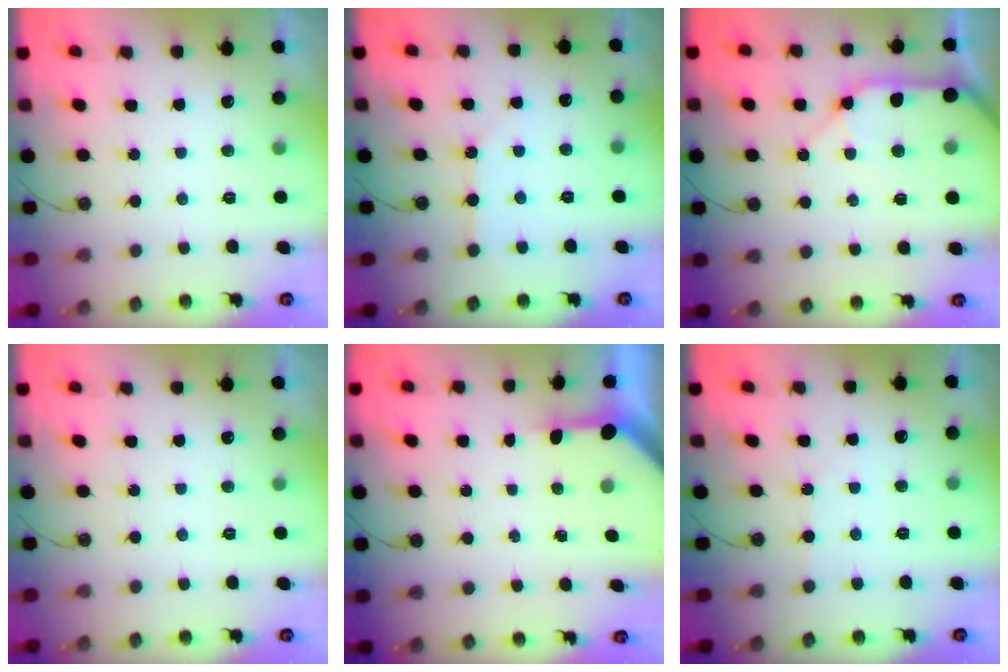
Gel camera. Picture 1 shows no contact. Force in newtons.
{"total": 2.0, "press": 2.0, "slide": 0.1}
{"total": 12.4, "press": 12.2, "slide": 1.9}
{"total": 0.0}
{"total": 3.4, "press": 3.4, "slide": 0.4}
{"total": 1.0, "press": 1.0, "slide": 0.2}